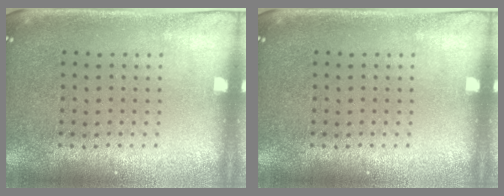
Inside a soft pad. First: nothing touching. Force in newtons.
{"total": 0.0}